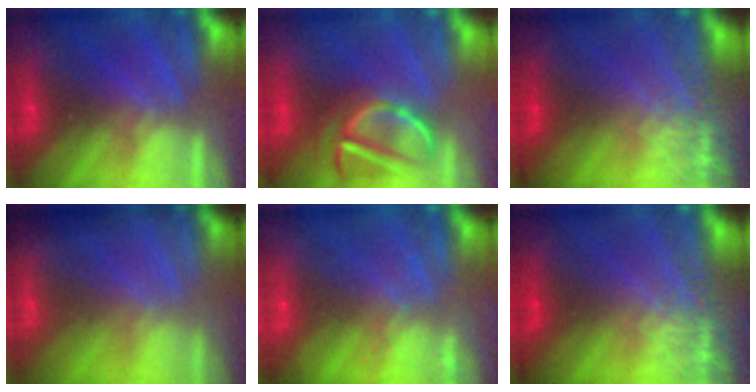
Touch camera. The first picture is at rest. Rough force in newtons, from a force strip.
{"total": 3.8}
{"total": 6.1}
{"total": 1.4}
{"total": 2.1}
{"total": 6.1}